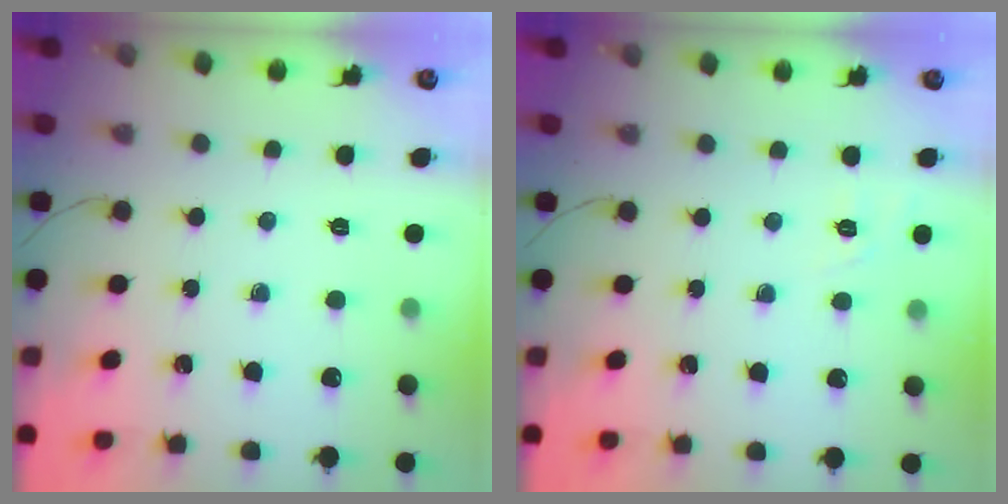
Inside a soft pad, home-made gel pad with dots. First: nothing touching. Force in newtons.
{"total": 1.9, "press": 0.3, "slide": 1.9}